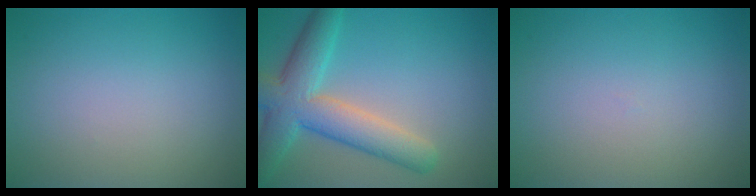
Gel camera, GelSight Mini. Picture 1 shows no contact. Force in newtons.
{"total": 7.0, "press": 7.0, "slide": 0.2}
{"total": 0.0}